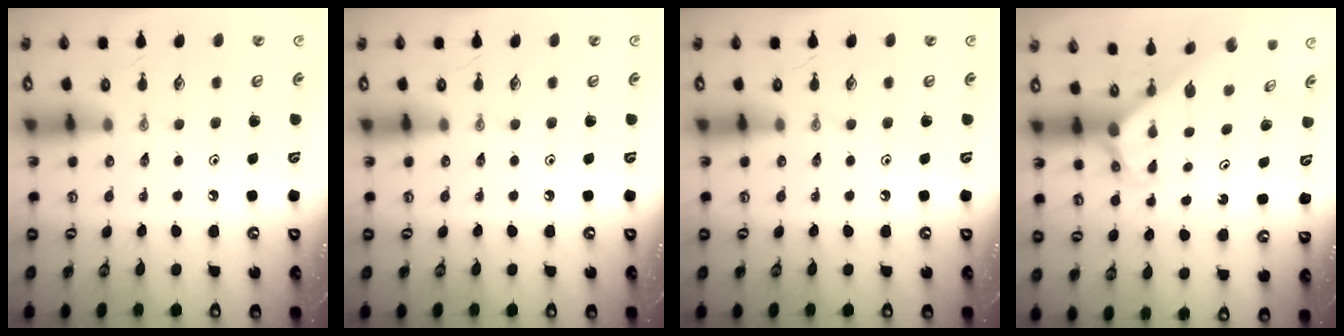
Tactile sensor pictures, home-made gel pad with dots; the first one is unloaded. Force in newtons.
{"total": 0.0}
{"total": 0.0}
{"total": 3.0, "press": 3.0, "slide": 0.2}